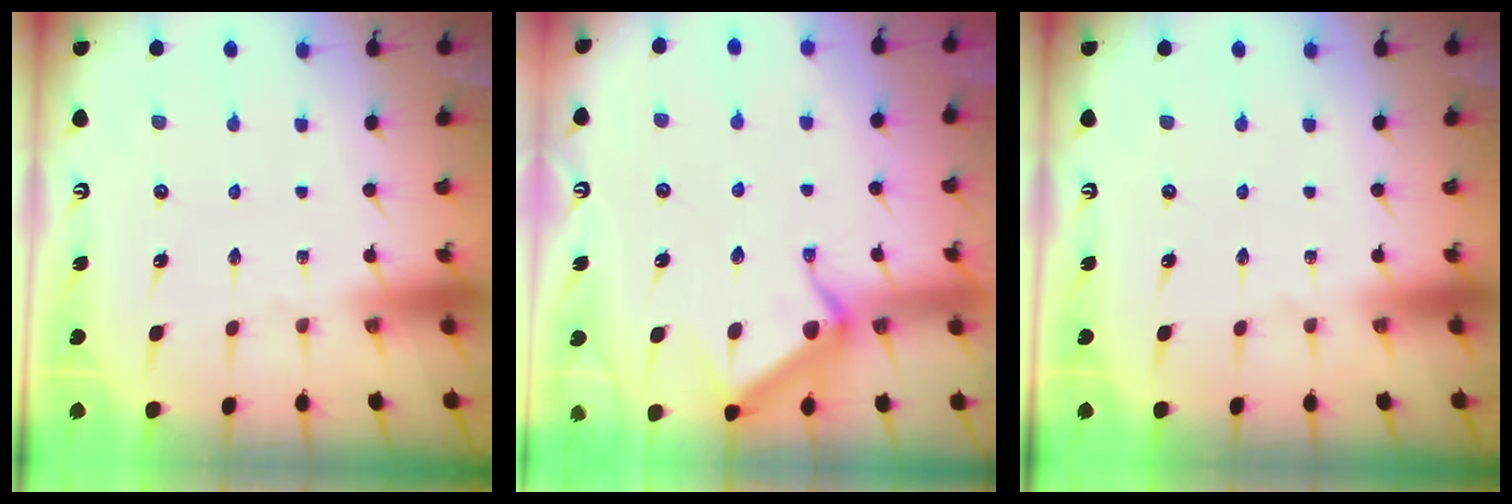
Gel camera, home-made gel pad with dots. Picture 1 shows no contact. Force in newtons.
{"total": 12.1, "press": 12.1, "slide": 0.3}
{"total": 0.0}